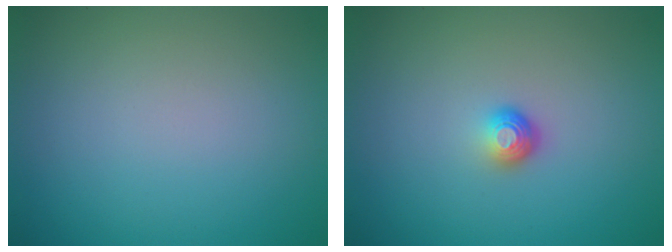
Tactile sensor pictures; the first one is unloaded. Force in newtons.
{"total": 1.7, "press": 1.2, "slide": 1.2}